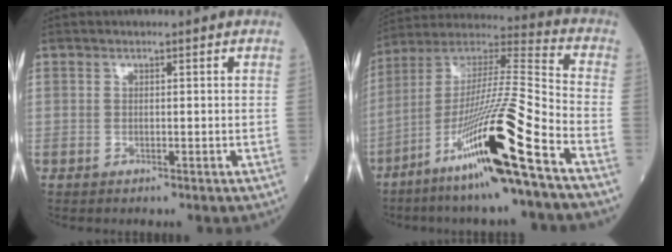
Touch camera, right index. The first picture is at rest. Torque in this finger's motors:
{"motor_torque": [2.14, 0.00, 1.05, 0.21]}